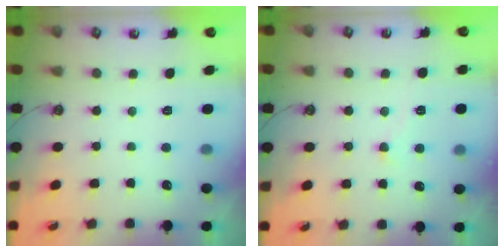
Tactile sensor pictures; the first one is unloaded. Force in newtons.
{"total": 2.4, "press": 2.3, "slide": 0.5}